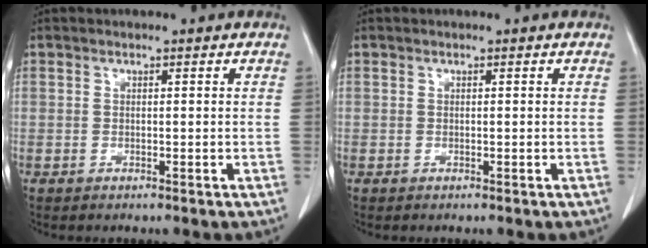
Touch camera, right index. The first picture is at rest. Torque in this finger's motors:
{"motor_torque": [0.00, 0.00, 0.00, -0.01]}